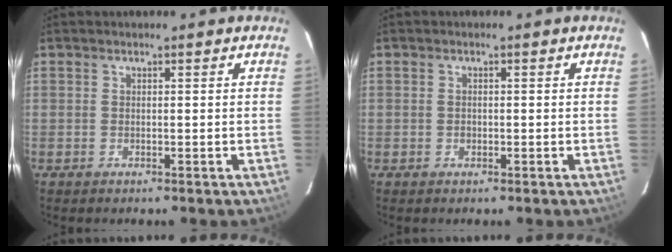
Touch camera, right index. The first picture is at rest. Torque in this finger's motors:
{"motor_torque": [0.15, 0.03, 0.07, 0.00]}